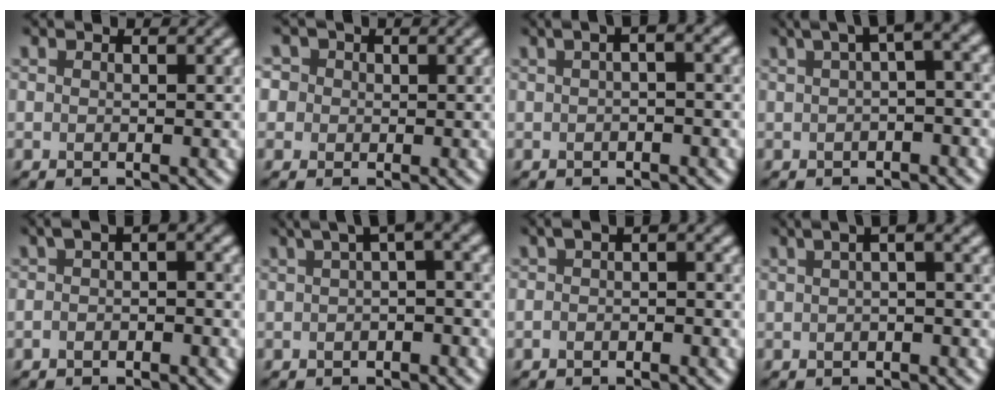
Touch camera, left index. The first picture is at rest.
{"total": 4.5, "force": [1.5, 3.9, 1.8], "torque": [-0.026, 0.036, -0.005]}
{"total": 3.1, "force": [0.6, 1.0, 2.8], "torque": [-0.036, 0.016, 0.004]}
{"total": 5.5, "force": [1.7, 1.6, 5.0], "torque": [-0.065, 0.022, 0.019]}
{"total": 3.3, "force": [-0.4, 1.6, 2.8], "torque": [-0.042, 0.012, -0.014]}
{"total": 5.2, "force": [1.2, 1.7, 4.8], "torque": [-0.061, 0.018, 0.010]}
{"total": 2.8, "force": [-0.4, 1.3, 2.4], "torque": [-0.040, 0.011, -0.012]}
{"total": 3.5, "force": [0.7, 1.1, 3.3], "torque": [-0.039, 0.019, 0.008]}